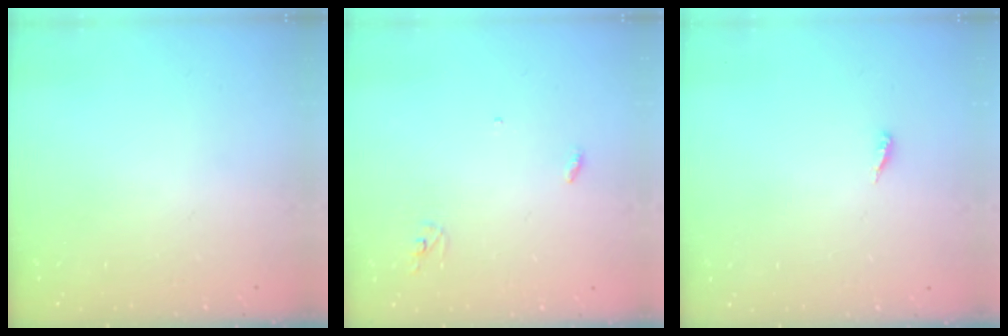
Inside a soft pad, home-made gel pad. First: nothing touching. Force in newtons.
{"total": 3.0, "press": 2.9, "slide": 0.2}
{"total": 3.0, "press": 3.0, "slide": 0.2}